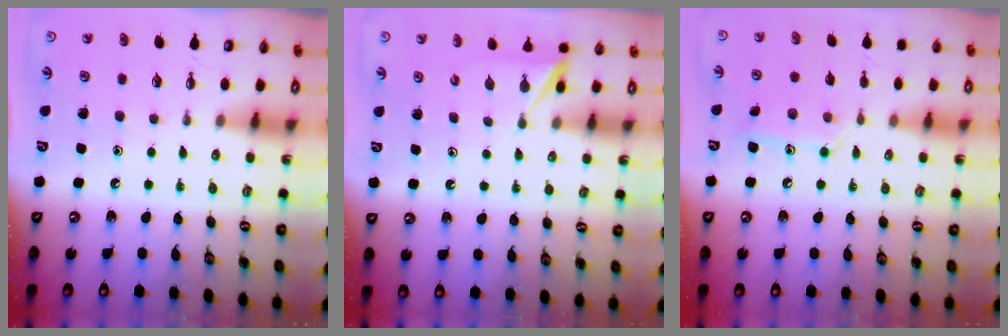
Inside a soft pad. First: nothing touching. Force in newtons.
{"total": 3.0, "press": 3.0, "slide": 0.4}
{"total": 9.9, "press": 9.9, "slide": 0.7}